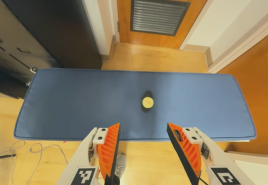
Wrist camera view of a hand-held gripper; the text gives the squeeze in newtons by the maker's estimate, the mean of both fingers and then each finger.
{"total": 0.0}